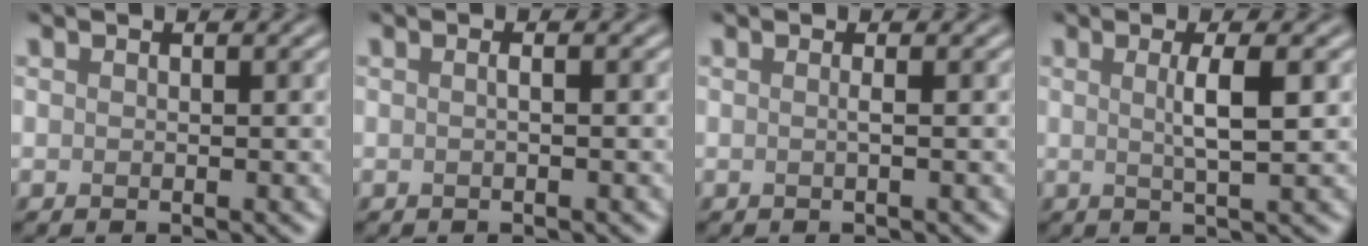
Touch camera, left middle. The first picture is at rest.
{"total": 0.9, "force": [0.1, 0.3, 0.9], "torque": [-0.011, -0.001, -0.006]}
{"total": 0.9, "force": [0.0, 0.3, 0.9], "torque": [-0.010, -0.001, -0.006]}
{"total": 3.1, "force": [0.4, 0.6, 3.1], "torque": [-0.048, 0.002, 0.004]}